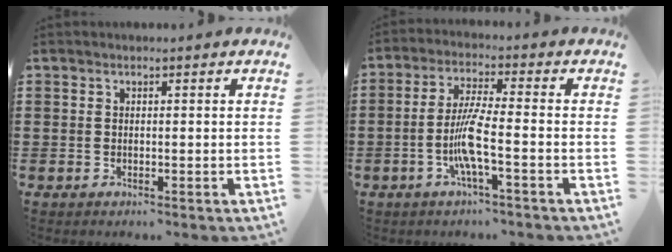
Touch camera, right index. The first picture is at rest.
{"total": 7.6, "force": [-2.6, 0.4, 7.2], "torque": [-0.163, -0.016, -0.060]}